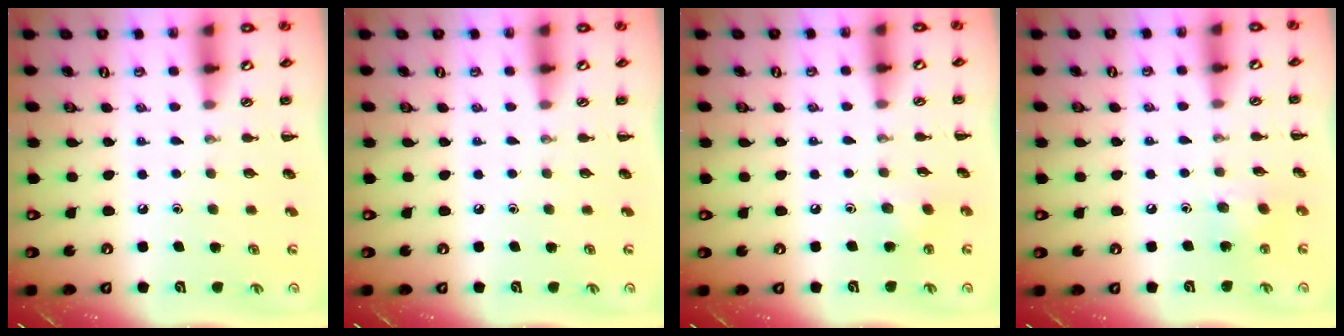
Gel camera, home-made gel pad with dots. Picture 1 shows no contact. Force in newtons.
{"total": 0.0}
{"total": 3.7, "press": 3.5, "slide": 1.2}
{"total": 4.7, "press": 4.7, "slide": 0.7}